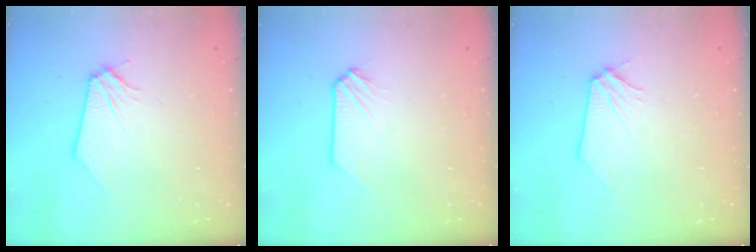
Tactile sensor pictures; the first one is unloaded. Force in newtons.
{"total": 0.0}
{"total": 0.6, "press": 0.6, "slide": 0.1}